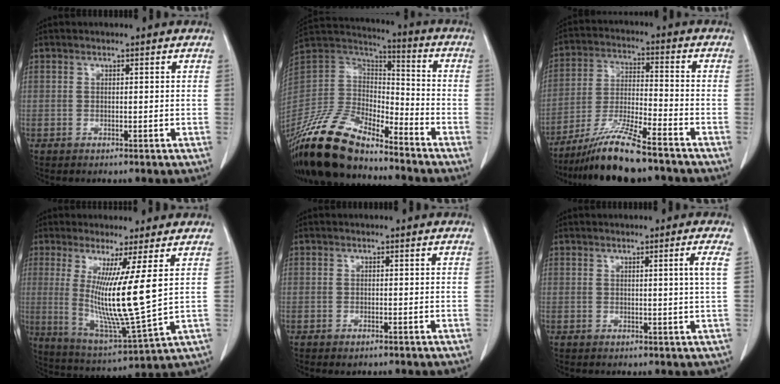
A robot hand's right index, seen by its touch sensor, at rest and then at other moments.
{"total": 18.7, "force": [-15.4, 6.0, 8.8], "torque": [-0.186, 0.004, -0.296]}
{"total": 11.4, "force": [-9.1, 0.5, 6.7], "torque": [-0.128, -0.023, -0.166]}
{"total": 12.9, "force": [2.5, -1.0, 12.6], "torque": [-0.238, -0.047, 0.048]}
{"total": 0.6, "force": [-0.4, 0.3, 0.3], "torque": [-0.008, 0.000, -0.003]}
{"total": 2.5, "force": [0.8, -1.0, 2.2], "torque": [-0.032, -0.009, 0.016]}